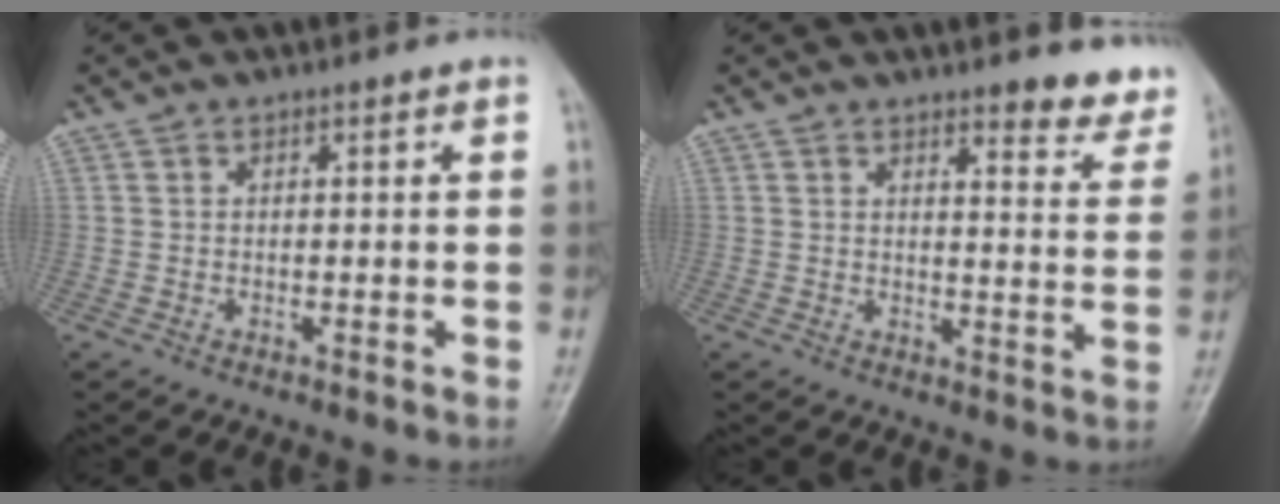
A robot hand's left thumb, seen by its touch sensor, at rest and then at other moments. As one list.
[{"total": 7.7, "force": [6.8, 2.2, 3.0], "torque": [-0.003, -0.045, 0.064]}]